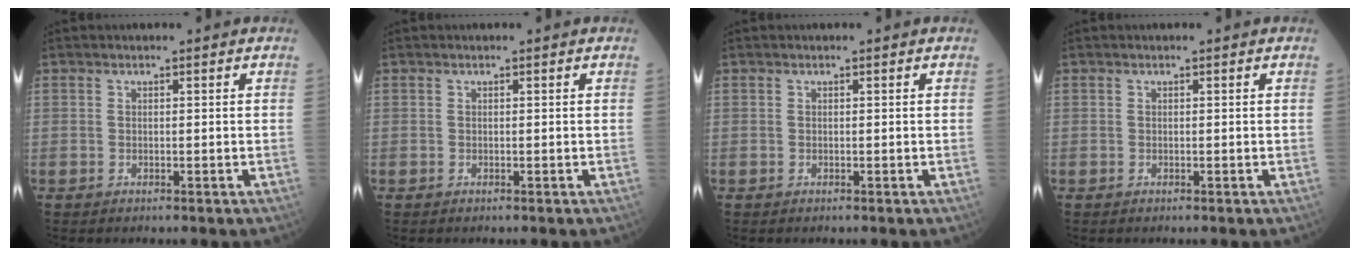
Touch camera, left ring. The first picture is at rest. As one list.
[{"total": 0.0}, {"total": 0.0}, {"total": 0.0}]